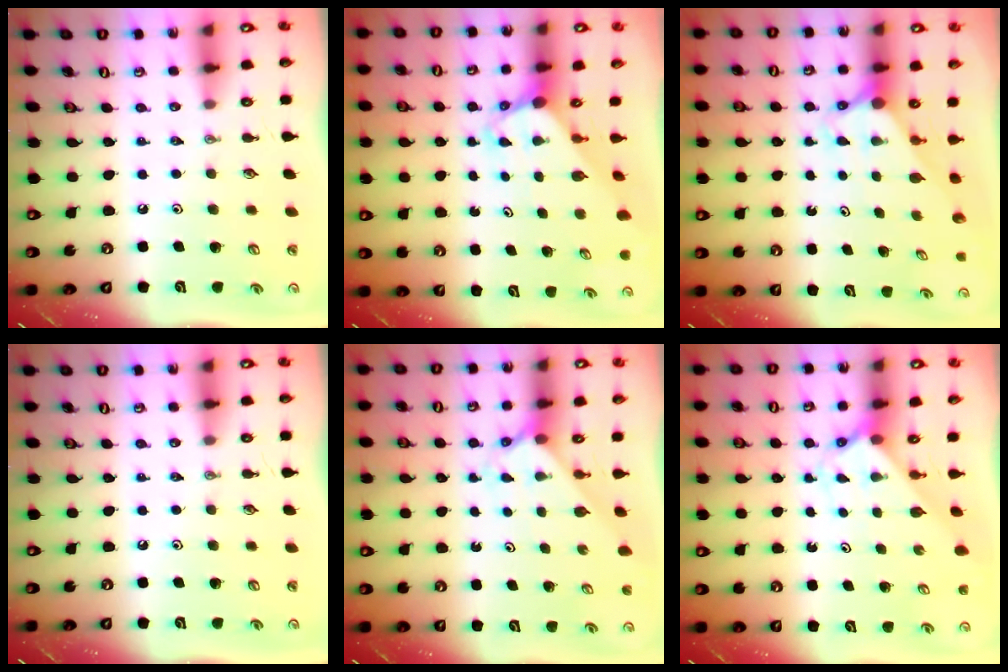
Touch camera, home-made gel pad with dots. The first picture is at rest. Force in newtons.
{"total": 2.9, "press": 2.9, "slide": 0.2}
{"total": 2.9, "press": 2.9, "slide": 0.0}
{"total": 0.0}
{"total": 2.3, "press": 2.3, "slide": 0.1}
{"total": 2.2, "press": 2.2, "slide": 0.1}